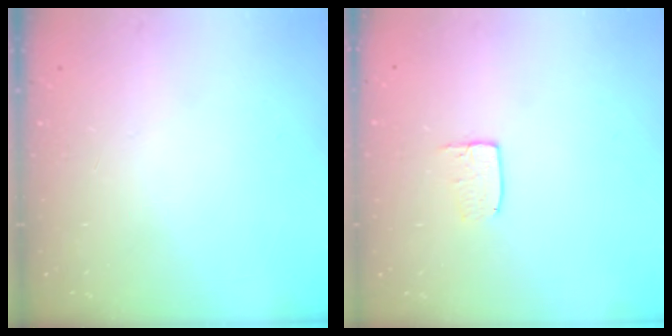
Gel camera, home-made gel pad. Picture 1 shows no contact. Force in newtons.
{"total": 5.4, "press": 5.4, "slide": 0.3}